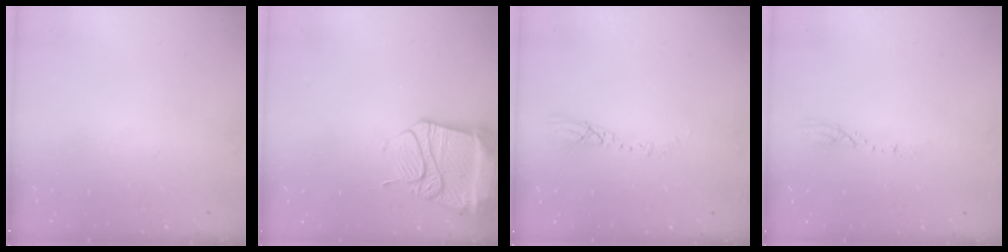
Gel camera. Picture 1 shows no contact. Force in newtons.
{"total": 18.0, "press": 17.9, "slide": 1.9}
{"total": 5.5, "press": 5.4, "slide": 0.5}
{"total": 3.3, "press": 3.3, "slide": 0.3}